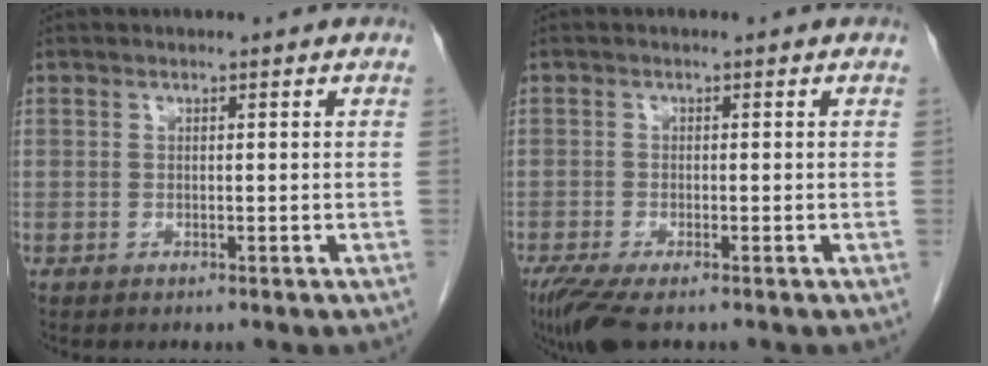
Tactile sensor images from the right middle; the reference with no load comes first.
{"total": 5.4, "force": [-3.8, 1.1, 3.7], "torque": [-0.070, -0.016, -0.066]}